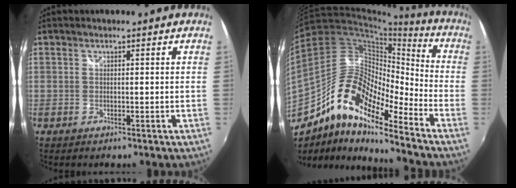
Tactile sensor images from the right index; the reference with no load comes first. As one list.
[{"total": 16.2, "force": [-10.8, 4.9, 11.1], "torque": [-0.189, 0.005, -0.222]}]